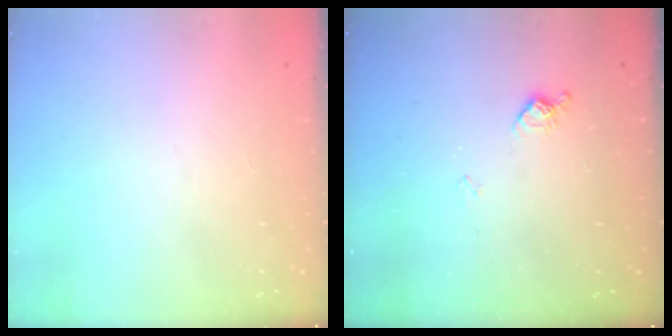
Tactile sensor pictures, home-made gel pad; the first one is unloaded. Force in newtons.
{"total": 7.7, "press": 7.7, "slide": 1.0}